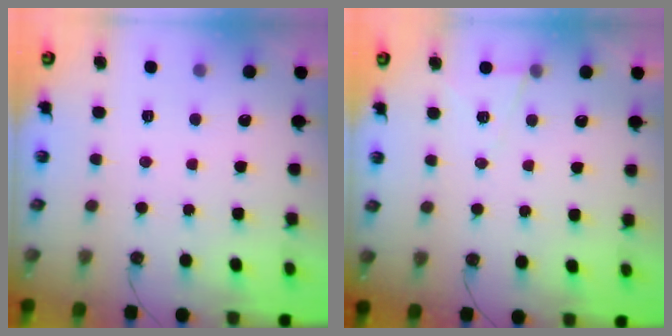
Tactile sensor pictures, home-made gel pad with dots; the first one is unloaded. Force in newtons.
{"total": 5.8, "press": 3.5, "slide": 4.5}